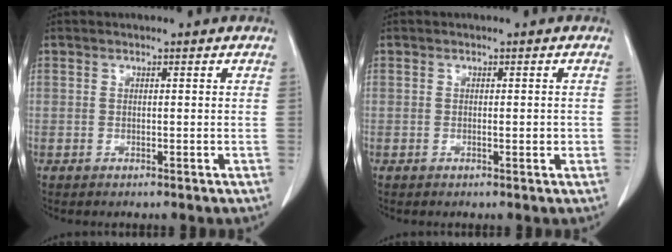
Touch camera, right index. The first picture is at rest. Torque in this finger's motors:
{"motor_torque": [0.51, -0.15, 0.05, 0.03]}